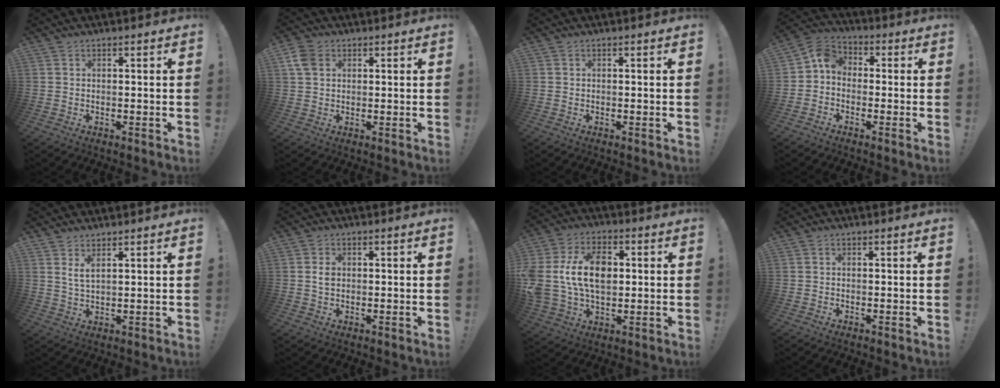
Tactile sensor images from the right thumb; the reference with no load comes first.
{"total": 6.2, "force": [2.2, 4.5, 3.6], "torque": [-0.076, 0.005, 0.046]}
{"total": 0.0}
{"total": 6.5, "force": [-0.8, 5.3, 3.7], "torque": [-0.069, 0.018, -0.011]}
{"total": 4.0, "force": [2.7, 1.2, 2.7], "torque": [-0.048, -0.015, 0.046]}
{"total": 2.4, "force": [0.4, 1.8, 1.4], "torque": [-0.018, 0.002, 0.004]}
{"total": 17.1, "force": [1.8, 11.9, 12.2], "torque": [-0.223, 0.006, 0.035]}
{"total": 0.0}